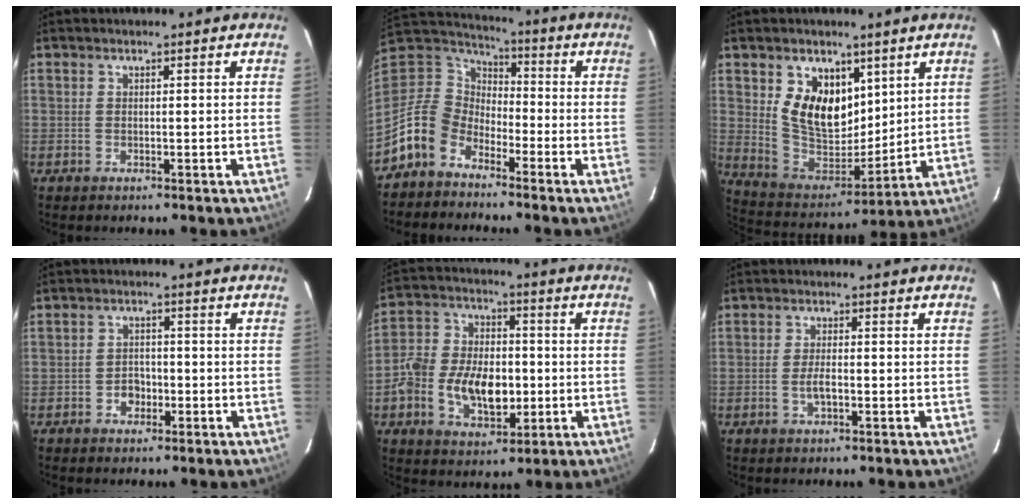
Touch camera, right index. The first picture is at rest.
{"total": 11.2, "force": [-7.9, 7.1, 3.6], "torque": [-0.094, 0.026, -0.165]}
{"total": 13.9, "force": [5.9, 9.2, 8.5], "torque": [-0.159, -0.004, 0.127]}
{"total": 3.1, "force": [-1.5, 2.5, 1.2], "torque": [-0.025, 0.009, -0.019]}
{"total": 14.8, "force": [-3.4, 9.6, 10.8], "torque": [-0.229, 0.016, -0.056]}
{"total": 2.8, "force": [-0.9, 0.9, 2.5], "torque": [-0.052, 0.000, -0.018]}